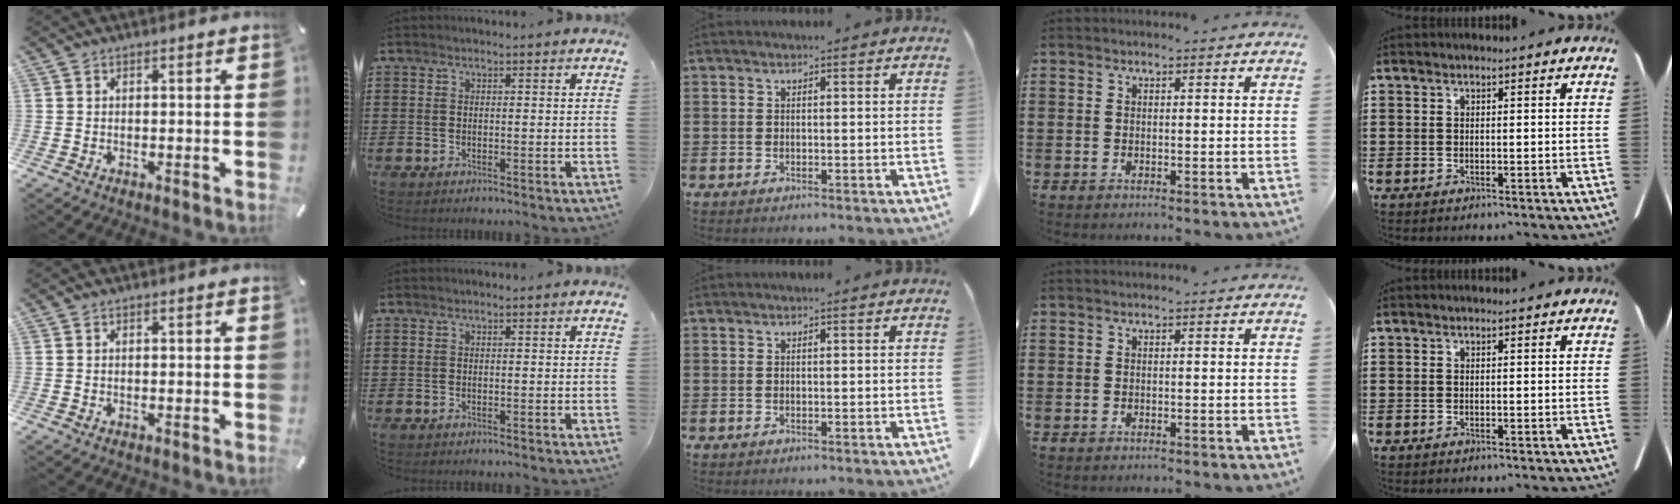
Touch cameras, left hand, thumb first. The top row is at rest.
{}